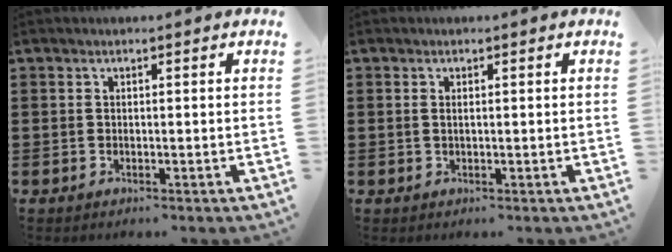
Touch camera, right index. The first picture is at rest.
{"total": 0.9, "force": [0.1, 0.4, 0.8], "torque": [-0.018, 0.002, 0.002]}